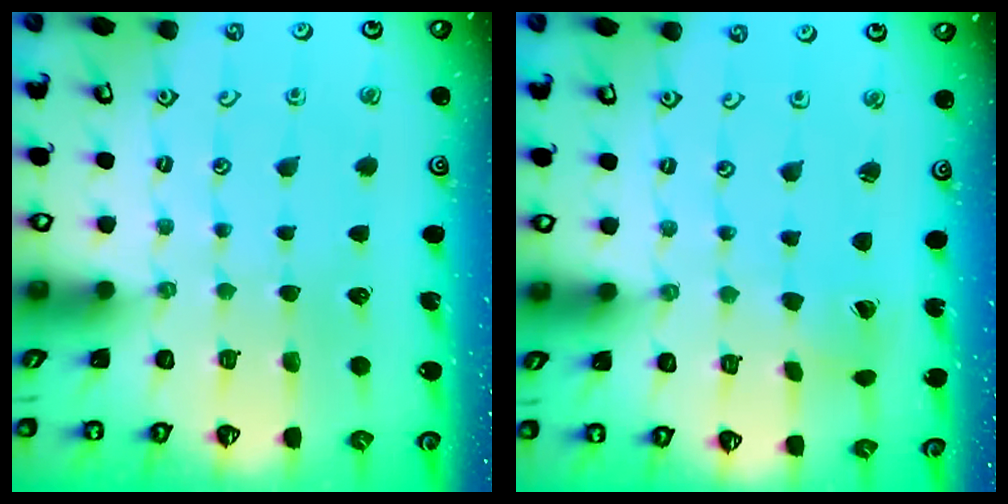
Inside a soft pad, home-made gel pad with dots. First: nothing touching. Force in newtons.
{"total": 1.2, "press": 1.1, "slide": 0.4}